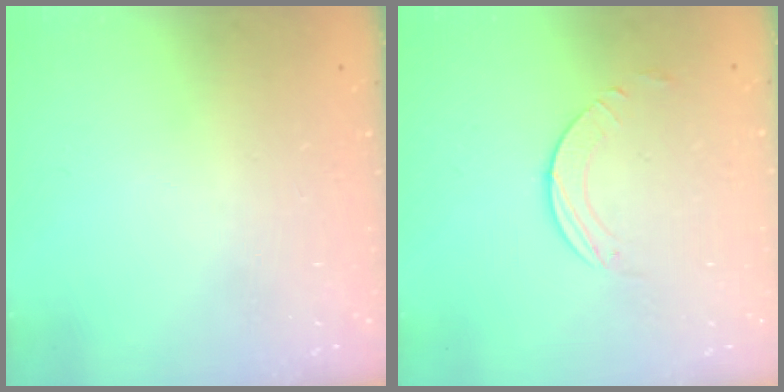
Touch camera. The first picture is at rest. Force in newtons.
{"total": 2.8, "press": 2.8, "slide": 0.2}